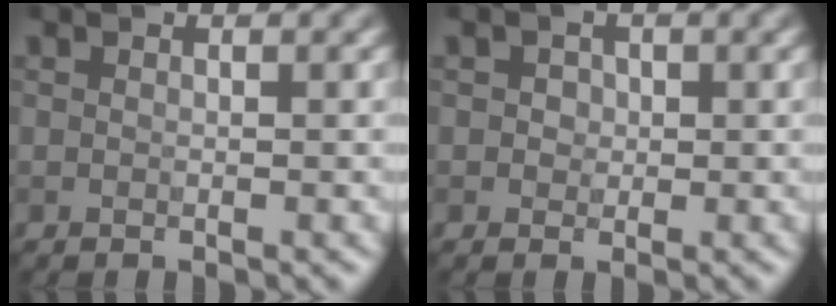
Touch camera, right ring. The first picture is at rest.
{"total": 1.3, "force": [0.2, 1.1, 0.5], "torque": [-0.003, 0.003, 0.001]}